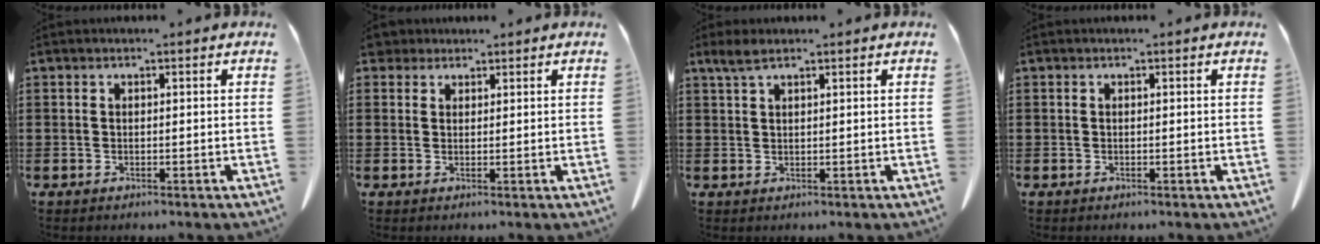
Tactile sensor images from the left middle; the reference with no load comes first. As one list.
[{"total": 2.4, "force": [2.0, 1.2, 0.5], "torque": [-0.018, 0.009, 0.039]}, {"total": 2.5, "force": [1.6, 0.7, 1.8], "torque": [-0.039, 0.003, 0.030]}, {"total": 0.0}]